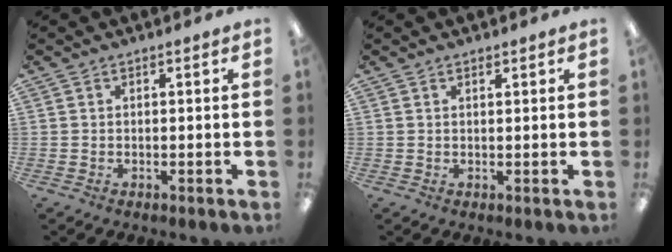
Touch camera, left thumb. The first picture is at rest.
{"total": 0.7, "force": [0.6, 0.3, 0.3], "torque": [-0.006, 0.001, 0.011]}